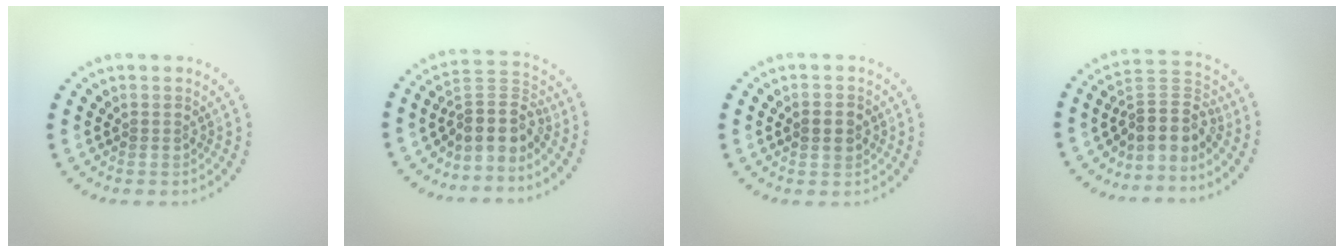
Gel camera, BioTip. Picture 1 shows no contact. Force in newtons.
{"total": 4.1, "press": 3.1, "slide": 2.8}
{"total": 1.8, "press": 1.8, "slide": 0.3}
{"total": 4.0, "press": 3.0, "slide": 2.7}